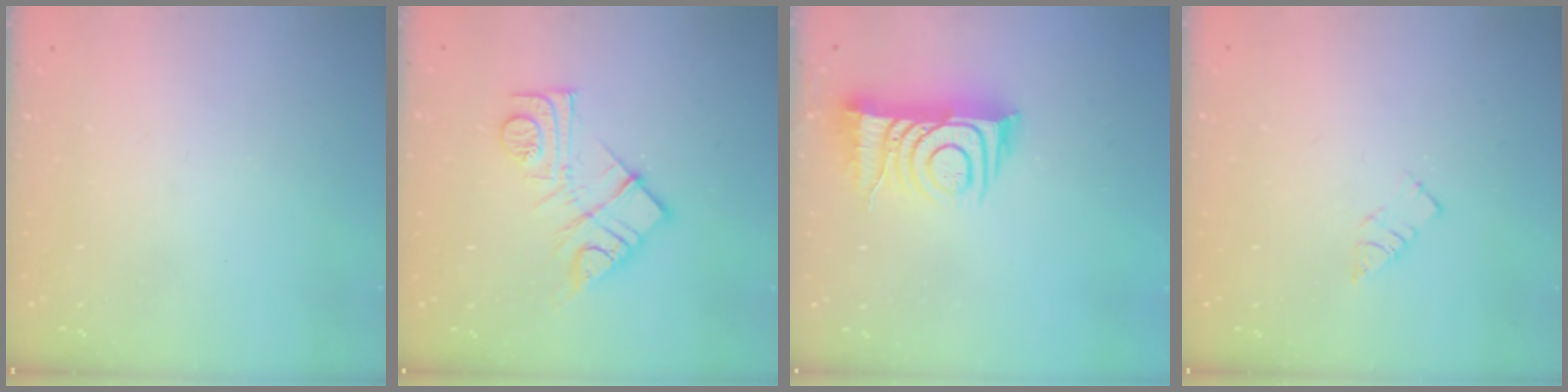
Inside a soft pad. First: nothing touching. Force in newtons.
{"total": 13.0, "press": 12.9, "slide": 0.9}
{"total": 11.9, "press": 11.9, "slide": 0.9}
{"total": 4.0, "press": 4.0, "slide": 0.0}